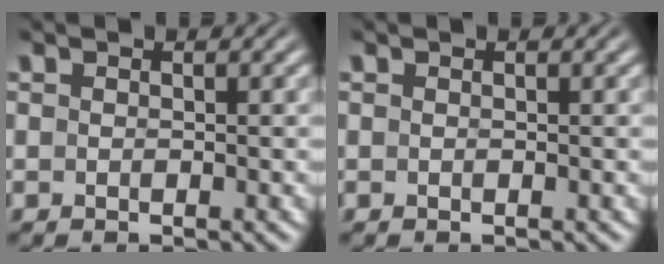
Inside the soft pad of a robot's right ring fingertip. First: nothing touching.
{"total": 0.0}